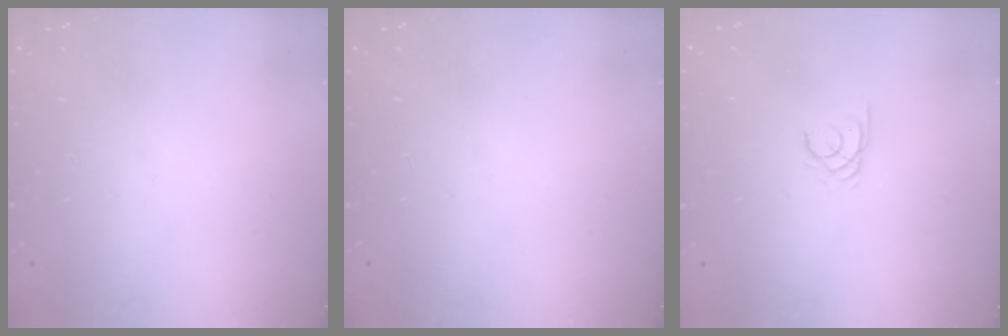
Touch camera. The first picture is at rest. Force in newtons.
{"total": 0.0}
{"total": 1.6, "press": 1.6, "slide": 0.2}